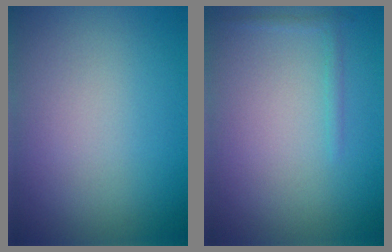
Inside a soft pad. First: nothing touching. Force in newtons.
{"total": 0.8, "press": 0.8, "slide": 0.1}